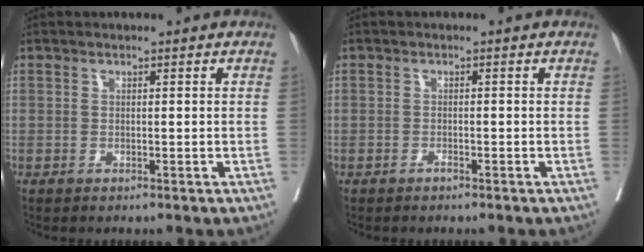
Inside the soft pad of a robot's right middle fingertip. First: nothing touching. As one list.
[{"total": 0.5, "force": [-0.5, 0.0, 0.2], "torque": [-0.011, -0.003, -0.008]}]